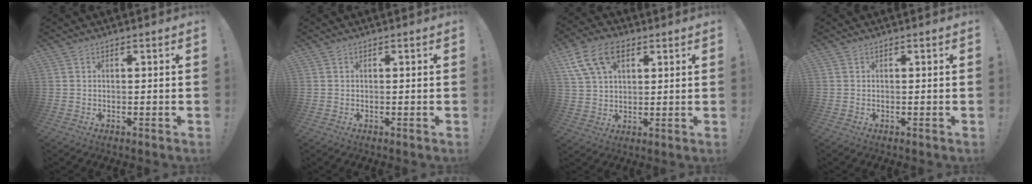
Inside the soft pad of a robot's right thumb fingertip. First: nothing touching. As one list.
[{"total": 0.0}, {"total": 13.0, "force": [6.0, 8.1, 8.2], "torque": [-0.150, -0.012, 0.117]}, {"total": 0.0}]